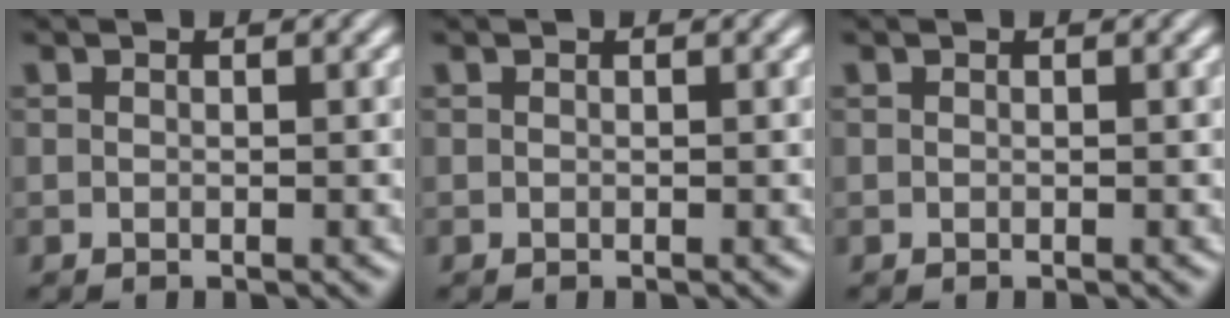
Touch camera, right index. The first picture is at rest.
{"total": 0.0}
{"total": 0.0}